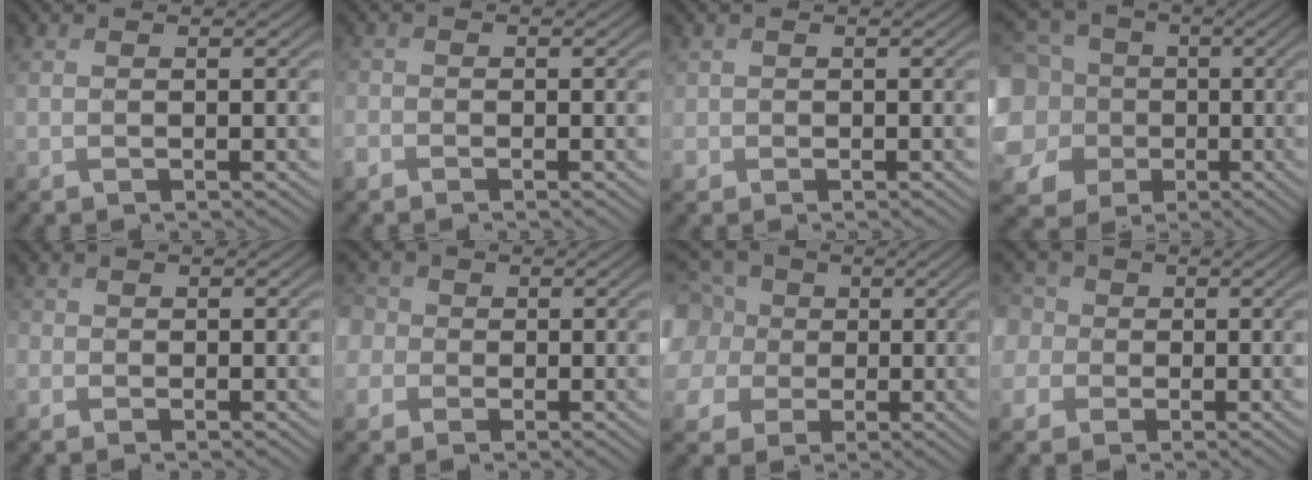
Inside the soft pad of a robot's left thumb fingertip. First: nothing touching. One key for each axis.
{"total": 1.6, "fx": -1.2, "fy": 1.1, "fz": 0.2, "tx": -0.006, "ty": -0.002, "tz": -0.033}
{"total": 1.3, "fx": -0.1, "fy": 1.3, "fz": 0.0, "tx": -0.002, "ty": -0.005, "tz": -0.006}
{"total": 15.4, "fx": -1.1, "fy": 13.9, "fz": 6.7, "tx": -0.250, "ty": -0.004, "tz": -0.039}
{"total": 1.6, "fx": -0.6, "fy": 1.5, "fz": 0.2, "tx": -0.002, "ty": -0.002, "tz": -0.018}
{"total": 6.1, "fx": -0.1, "fy": 5.7, "fz": 2.2, "tx": -0.084, "ty": 0.014, "tz": -0.035}
{"total": 13.0, "fx": 1.9, "fy": 11.3, "fz": 6.2, "tx": -0.224, "ty": 0.016, "tz": 0.017}
{"total": 7.4, "fx": 0.4, "fy": 6.7, "fz": 3.1, "tx": -0.110, "ty": 0.014, "tz": -0.025}